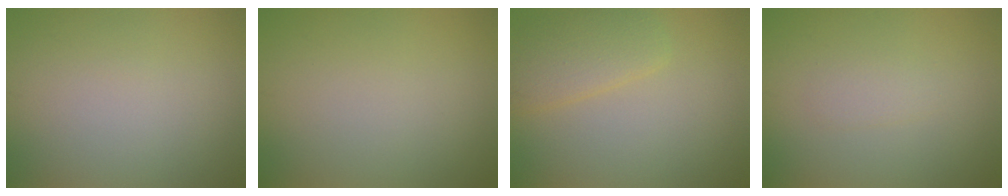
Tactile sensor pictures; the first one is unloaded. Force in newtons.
{"total": 0.0}
{"total": 2.7, "press": 2.7, "slide": 0.1}
{"total": 1.0, "press": 1.0, "slide": 0.1}